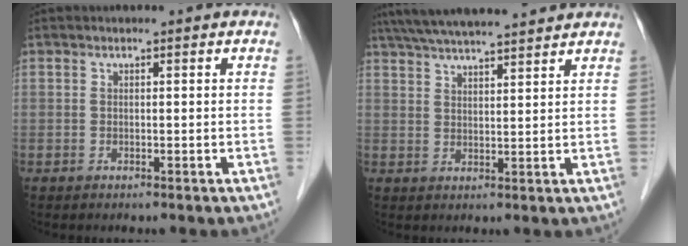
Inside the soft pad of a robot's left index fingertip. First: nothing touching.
{"total": 14.0, "force": [12.6, 1.0, 6.2], "torque": [-0.113, 0.038, 0.194]}